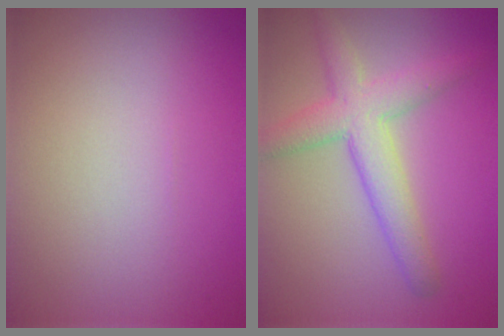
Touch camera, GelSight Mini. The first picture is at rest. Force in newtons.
{"total": 4.6, "press": 4.6, "slide": 0.1}